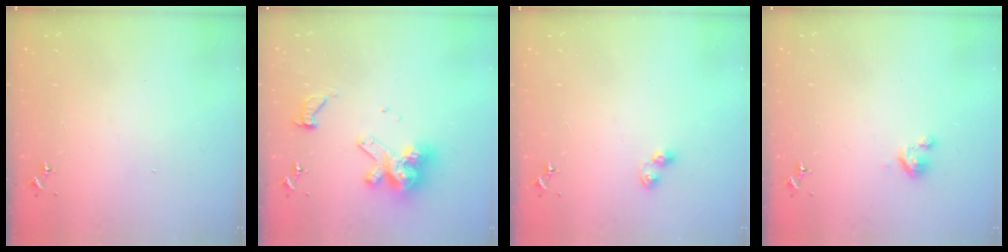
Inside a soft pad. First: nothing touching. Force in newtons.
{"total": 14.1, "press": 14.0, "slide": 1.6}
{"total": 3.9, "press": 3.9, "slide": 0.4}
{"total": 2.8, "press": 2.8, "slide": 0.3}